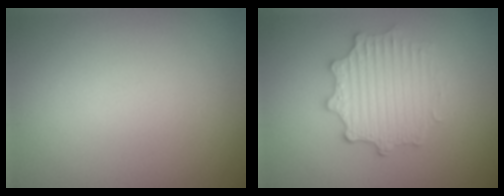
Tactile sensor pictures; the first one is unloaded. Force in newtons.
{"total": 4.2, "press": 3.5, "slide": 2.3}